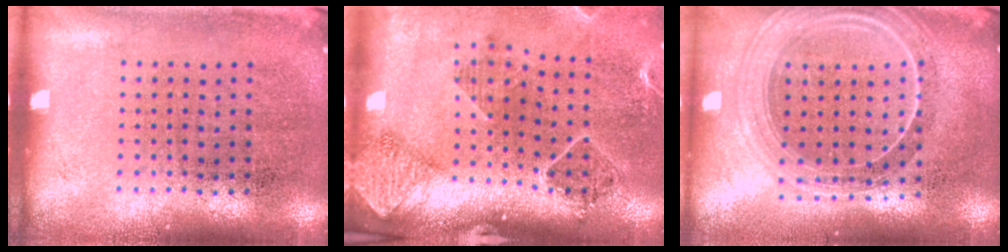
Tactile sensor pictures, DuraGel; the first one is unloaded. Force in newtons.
{"total": 1.5, "press": 1.5, "slide": 0.1}
{"total": 2.2, "press": 2.0, "slide": 1.1}